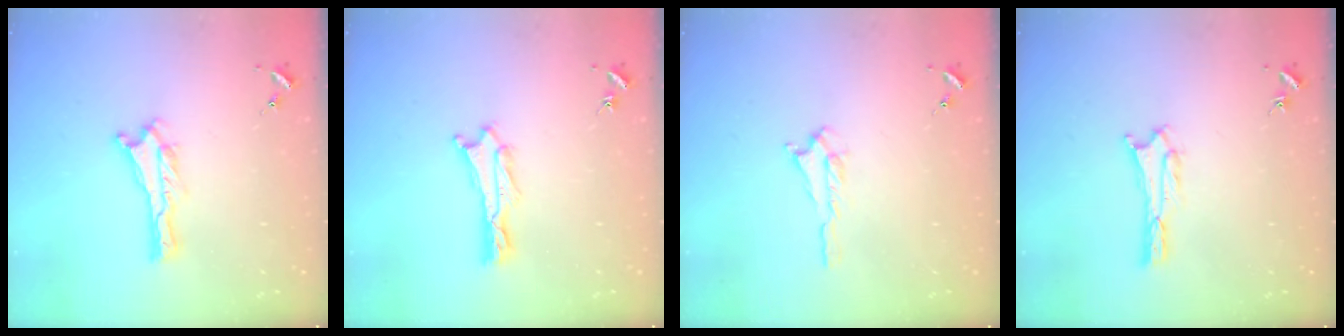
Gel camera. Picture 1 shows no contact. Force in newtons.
{"total": 1.0, "press": 1.0, "slide": 0.1}
{"total": 0.7, "press": 0.7, "slide": 0.2}
{"total": 1.7, "press": 1.7, "slide": 0.3}